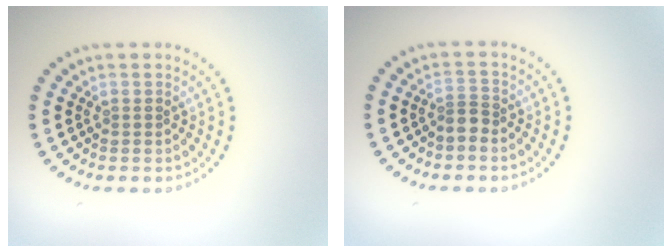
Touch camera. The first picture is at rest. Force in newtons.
{"total": 1.3, "press": 0.9, "slide": 0.9}